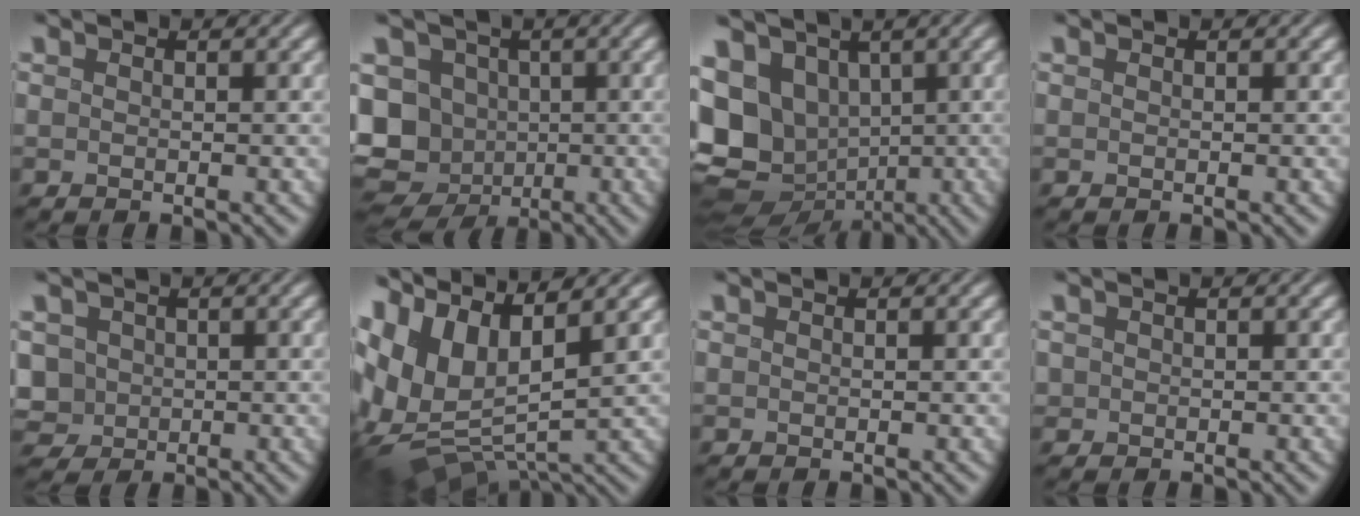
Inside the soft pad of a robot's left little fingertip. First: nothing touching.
{"total": 11.9, "force": [-3.4, 10.2, 5.2], "torque": [-0.086, -0.003, -0.078]}
{"total": 12.5, "force": [-0.2, 10.4, 7.0], "torque": [-0.152, -0.016, -0.008]}
{"total": 0.0}
{"total": 4.5, "force": [-0.2, 4.1, 1.9], "torque": [-0.045, 0.012, -0.022]}
{"total": 10.9, "force": [2.5, 6.1, 8.6], "torque": [-0.191, -0.008, 0.073]}
{"total": 0.0}
{"total": 0.6, "force": [0.0, 0.6, 0.1], "torque": [-0.003, -0.001, 0.000]}